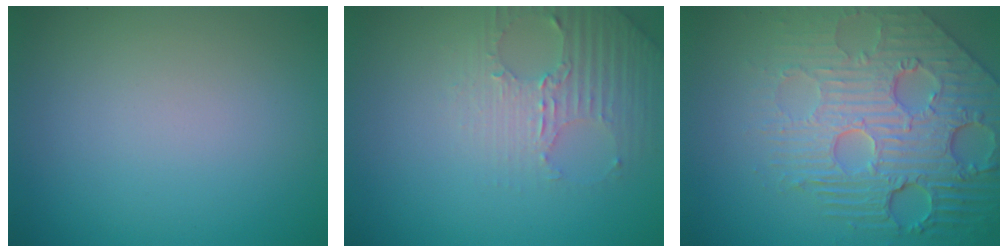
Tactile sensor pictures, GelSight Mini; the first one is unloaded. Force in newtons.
{"total": 3.5, "press": 3.4, "slide": 0.8}
{"total": 8.6, "press": 5.9, "slide": 6.3}